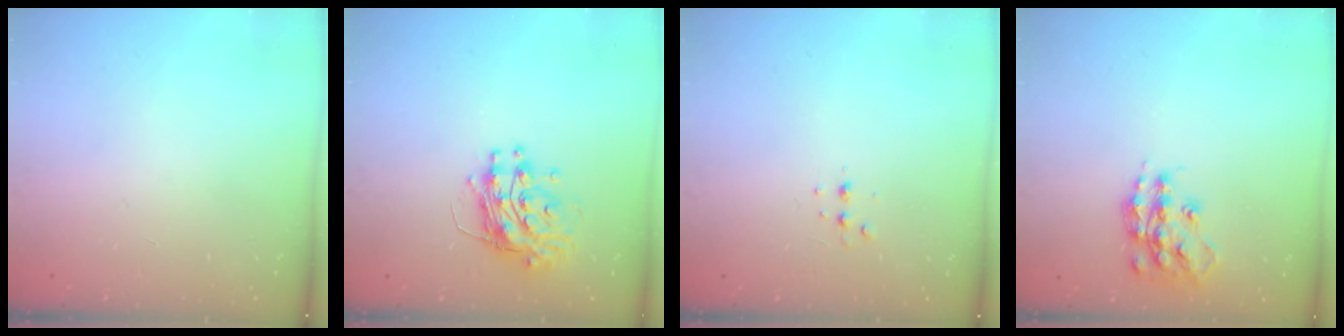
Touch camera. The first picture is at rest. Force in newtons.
{"total": 11.4, "press": 11.3, "slide": 1.1}
{"total": 3.1, "press": 3.0, "slide": 0.6}
{"total": 14.6, "press": 14.6, "slide": 0.8}